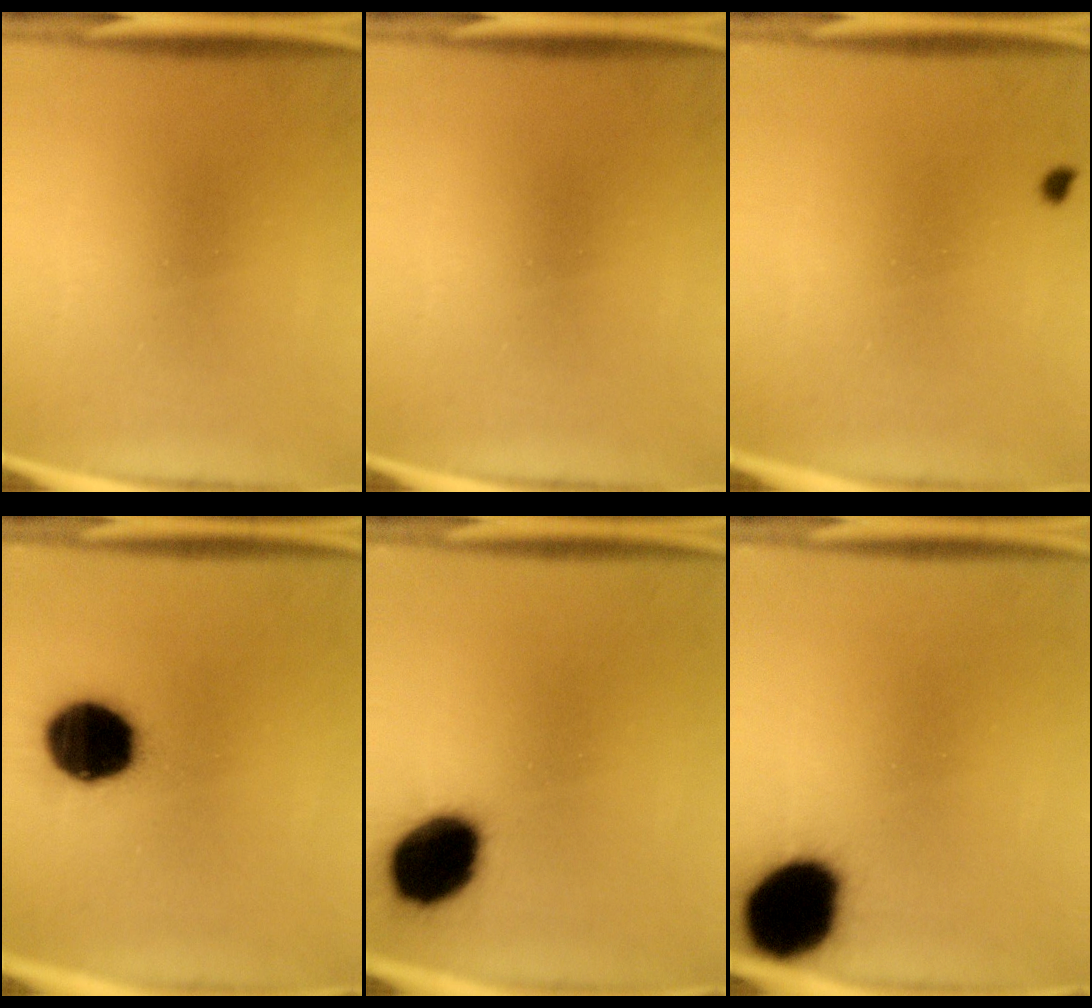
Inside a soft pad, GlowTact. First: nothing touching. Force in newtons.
{"total": 0.0}
{"total": 0.7}
{"total": 17.9}
{"total": 15.9}
{"total": 19.0}